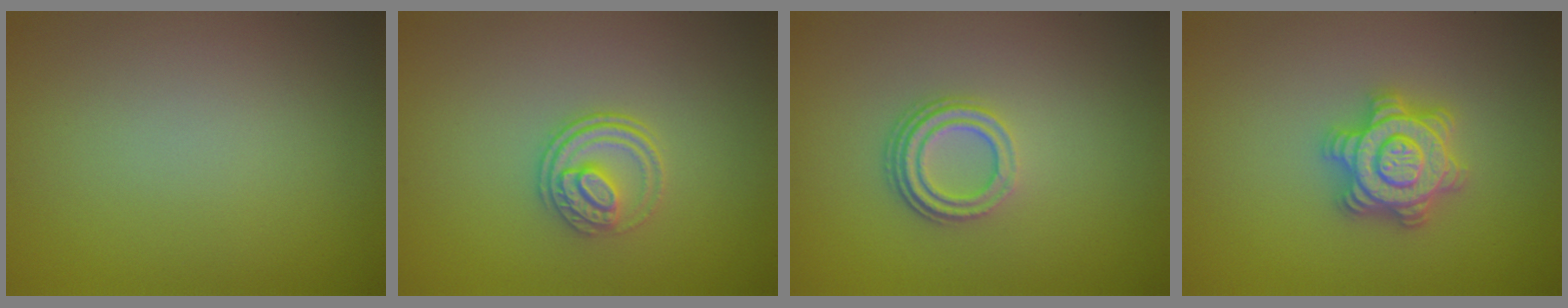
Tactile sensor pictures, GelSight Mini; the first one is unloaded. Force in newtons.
{"total": 2.5, "press": 2.0, "slide": 1.5}
{"total": 3.3, "press": 2.4, "slide": 2.3}
{"total": 4.8, "press": 4.8, "slide": 0.6}